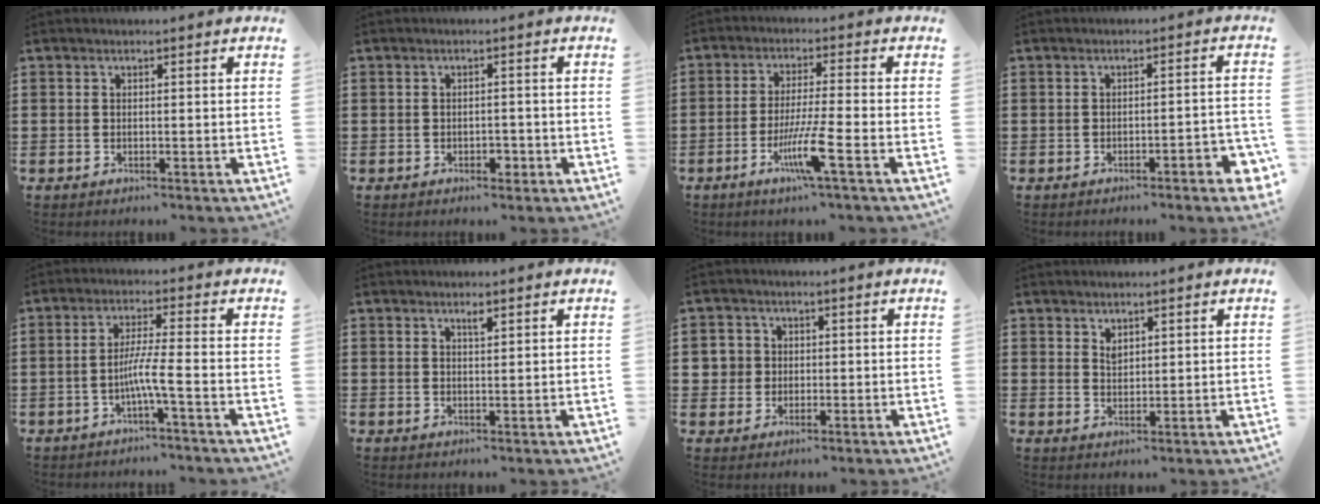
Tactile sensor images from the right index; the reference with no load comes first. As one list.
[{"total": 1.4, "force": [-0.7, 0.8, 0.9], "torque": [-0.019, 0.000, -0.015]}, {"total": 7.4, "force": [-3.2, 0.0, 6.7], "torque": [-0.135, -0.019, -0.062]}, {"total": 3.0, "force": [-2.0, 0.4, 2.1], "torque": [-0.036, -0.002, -0.038]}, {"total": 4.9, "force": [-2.0, -0.3, 4.5], "torque": [-0.088, -0.006, -0.041]}, {"total": 1.4, "force": [0.9, 0.4, 1.0], "torque": [-0.021, 0.002, 0.016]}, {"total": 3.4, "force": [0.2, 3.4, 0.6], "torque": [-0.029, 0.012, 0.002]}, {"total": 1.8, "force": [1.4, 0.9, 0.5], "torque": [-0.011, 0.003, 0.027]}]